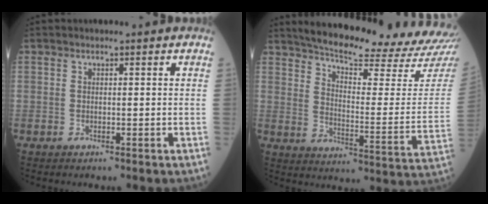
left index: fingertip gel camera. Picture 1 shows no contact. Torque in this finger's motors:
{"motor_torque": [0.91, -1.23, 0.22, 0.05]}